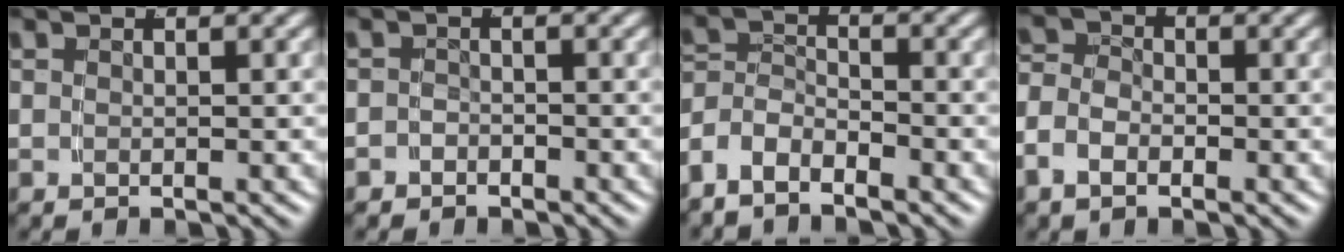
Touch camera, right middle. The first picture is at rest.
{"total": 1.6, "force": [-1.4, 0.7, -0.2], "torque": [0.003, -0.013, -0.019]}
{"total": 4.9, "force": [-2.6, 3.7, 1.9], "torque": [-0.054, -0.019, -0.046]}
{"total": 3.6, "force": [-1.2, 2.8, 1.9], "torque": [-0.048, -0.014, -0.022]}